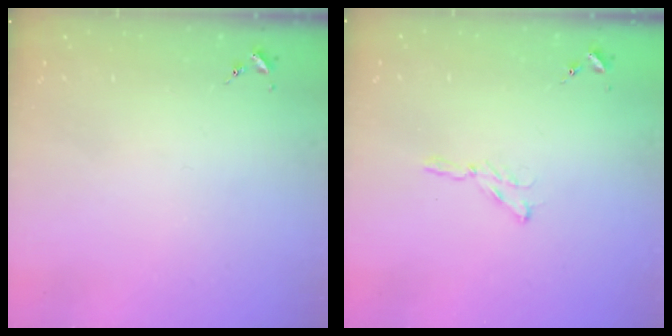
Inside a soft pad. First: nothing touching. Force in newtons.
{"total": 2.9, "press": 2.9, "slide": 0.3}